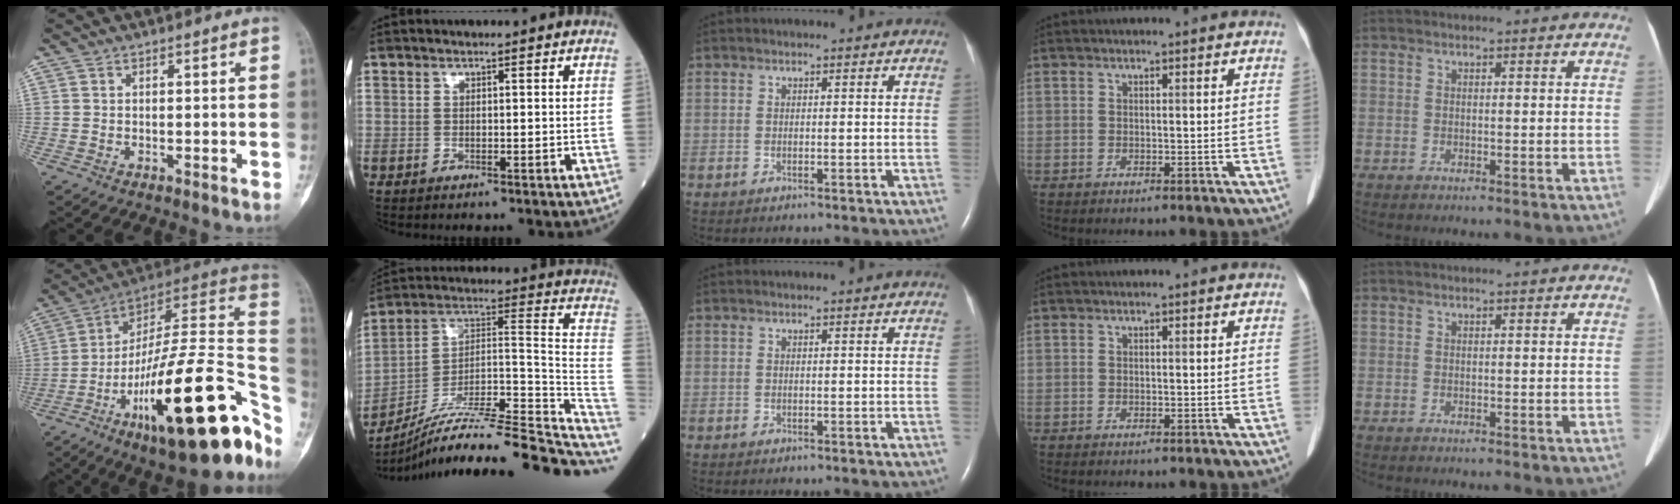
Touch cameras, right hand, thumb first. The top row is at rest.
{"thumb": {"total": 33.9, "force": [-12.4, 10.2, 29.9], "torque": [-0.378, 0.064, -0.191]}, "index": {"total": 24.2, "force": [-19.9, 2.1, 13.5], "torque": [-0.156, 0.033, -0.312]}}